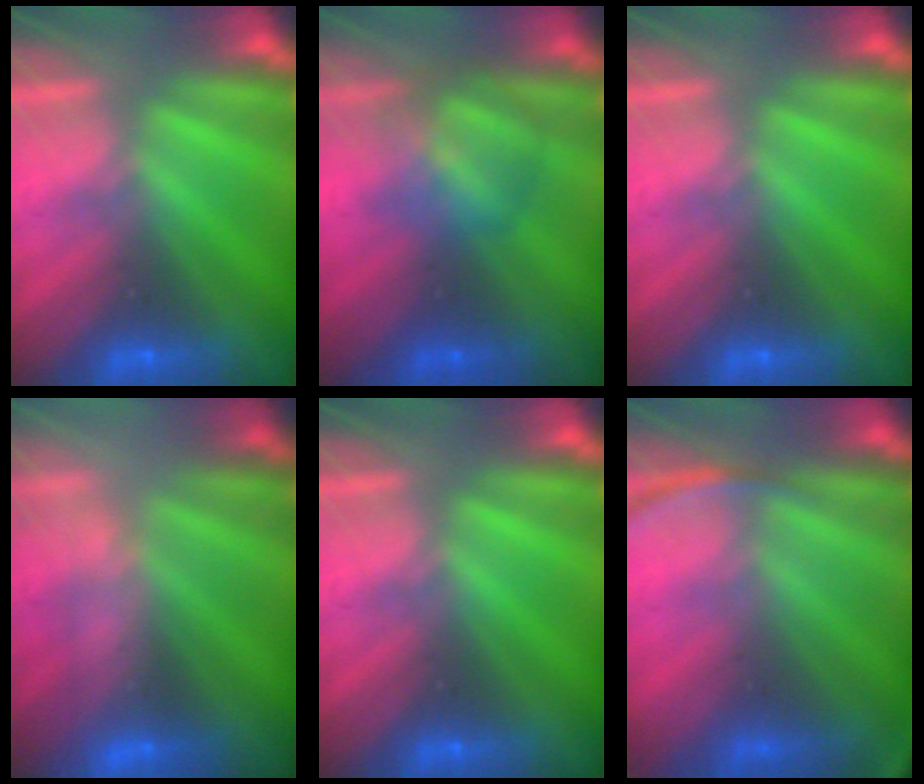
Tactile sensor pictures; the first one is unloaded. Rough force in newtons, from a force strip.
{"total": 3.0}
{"total": 0.0}
{"total": 2.5}
{"total": 0.0}
{"total": 2.4}